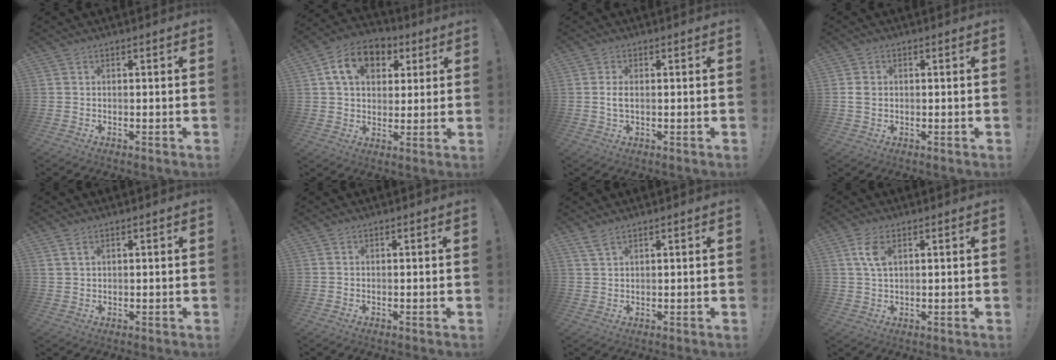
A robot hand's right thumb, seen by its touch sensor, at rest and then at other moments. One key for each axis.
{"total": 12.8, "fx": 4.9, "fy": 9.4, "fz": 7.2, "tx": -0.114, "ty": -0.005, "tz": 0.094}
{"total": 2.5, "fx": 0.1, "fy": 1.0, "fz": 2.3, "tx": -0.041, "ty": 0.003, "tz": 0.002}
{"total": 2.3, "fx": 0.1, "fy": 1.9, "fz": 1.4, "tx": -0.017, "ty": 0.002, "tz": 0.000}
{"total": 2.1, "fx": 1.2, "fy": 1.0, "fz": 1.4, "tx": -0.028, "ty": 0.000, "tz": 0.022}
{"total": 0.0}
{"total": 2.8, "fx": 2.1, "fy": 0.7, "fz": 1.7, "tx": -0.035, "ty": -0.007, "tz": 0.039}
{"total": 5.3, "fx": 2.0, "fy": 2.4, "fz": 4.3, "tx": -0.084, "ty": -0.002, "tz": 0.034}